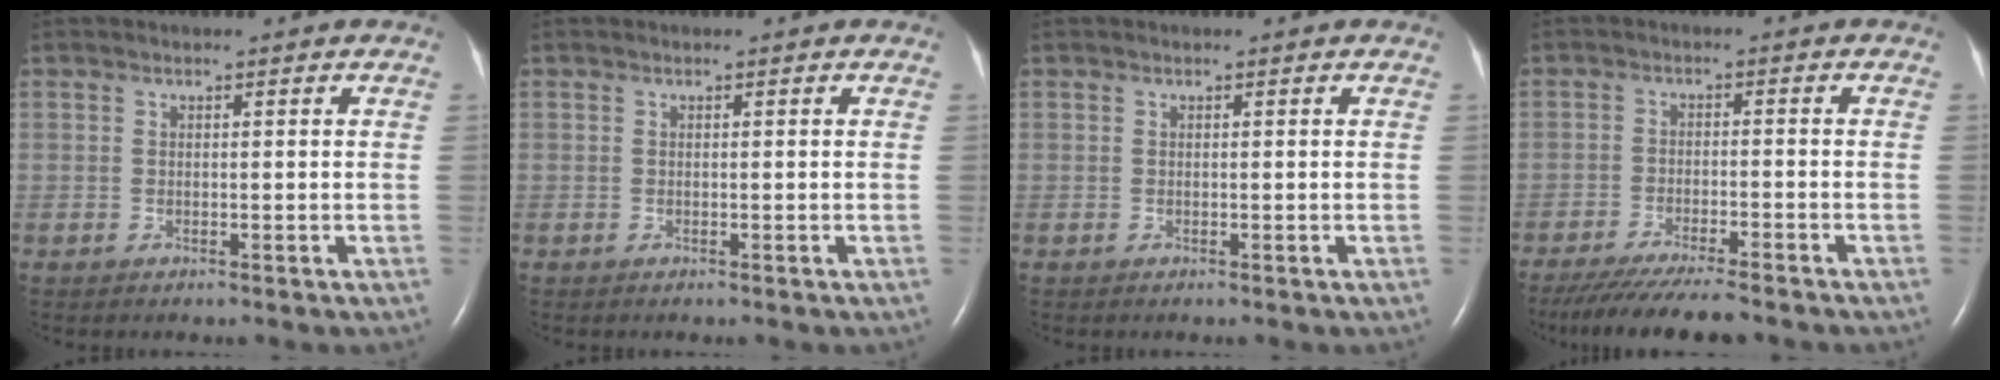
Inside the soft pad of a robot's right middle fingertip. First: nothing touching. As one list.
[{"total": 0.0}, {"total": 0.0}, {"total": 11.2, "force": [-9.8, 0.7, 5.5], "torque": [-0.082, -0.027, -0.151]}]